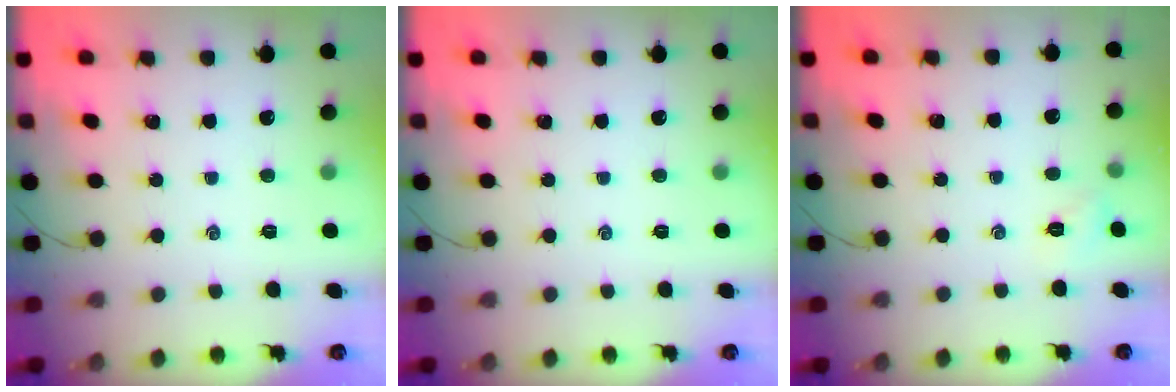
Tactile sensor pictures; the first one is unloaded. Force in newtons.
{"total": 0.0}
{"total": 2.1, "press": 2.0, "slide": 0.6}